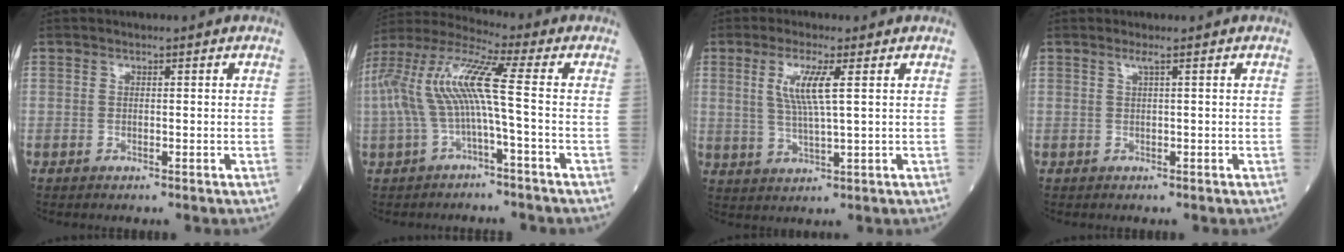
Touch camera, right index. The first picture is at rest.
{"total": 10.9, "force": [-1.0, 0.8, 10.8], "torque": [-0.235, 0.037, -0.027]}
{"total": 6.0, "force": [1.8, 0.2, 5.7], "torque": [-0.122, -0.001, 0.040]}
{"total": 0.7, "force": [0.4, -0.2, 0.6], "torque": [-0.020, 0.003, 0.012]}